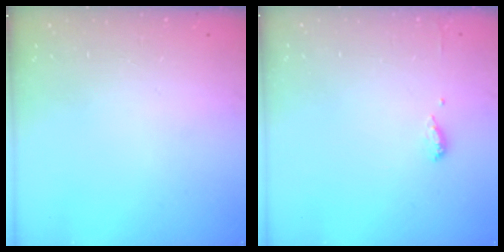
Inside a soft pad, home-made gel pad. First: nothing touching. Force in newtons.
{"total": 6.1, "press": 6.0, "slide": 1.3}